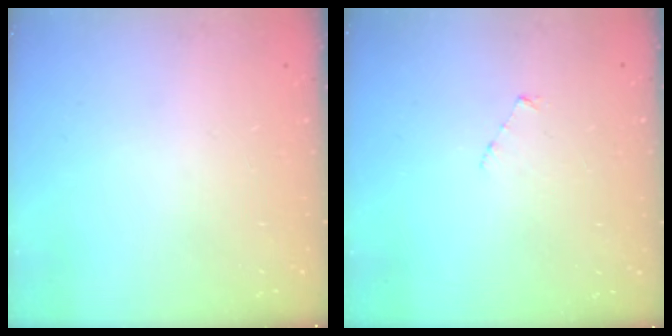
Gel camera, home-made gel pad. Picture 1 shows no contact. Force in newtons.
{"total": 3.1, "press": 3.0, "slide": 0.3}